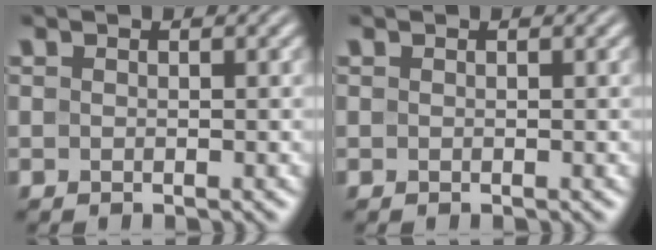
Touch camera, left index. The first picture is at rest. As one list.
[{"total": 0.0}]